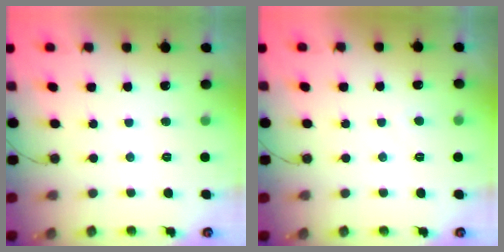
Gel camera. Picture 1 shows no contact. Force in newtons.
{"total": 1.6, "press": 1.6, "slide": 0.2}